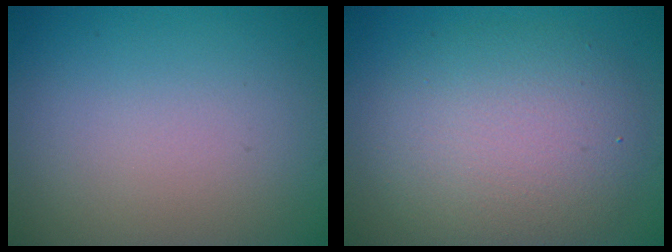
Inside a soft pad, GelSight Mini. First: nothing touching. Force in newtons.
{"total": 6.5, "press": 6.5, "slide": 0.1}